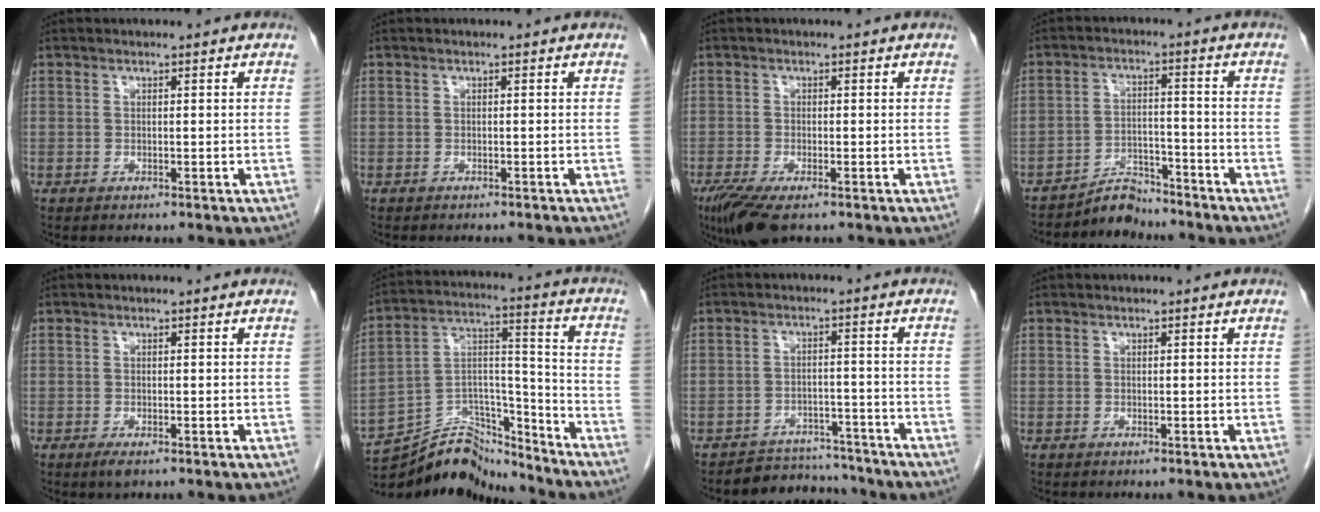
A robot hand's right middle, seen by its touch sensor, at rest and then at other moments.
{"total": 3.3, "force": [-3.1, 0.4, 1.2], "torque": [-0.019, -0.007, -0.037]}
{"total": 5.8, "force": [-3.7, 1.5, 4.2], "torque": [-0.079, -0.017, -0.063]}
{"total": 4.9, "force": [-4.7, 1.2, -0.1], "torque": [0.001, 0.004, -0.080]}
{"total": 1.4, "force": [-0.8, 0.5, 1.1], "torque": [-0.019, -0.003, -0.010]}
{"total": 15.8, "force": [-15.3, 2.7, 2.8], "torque": [-0.050, 0.042, -0.260]}
{"total": 6.5, "force": [-6.1, 2.1, -0.7], "torque": [0.018, 0.017, -0.090]}
{"total": 0.0}